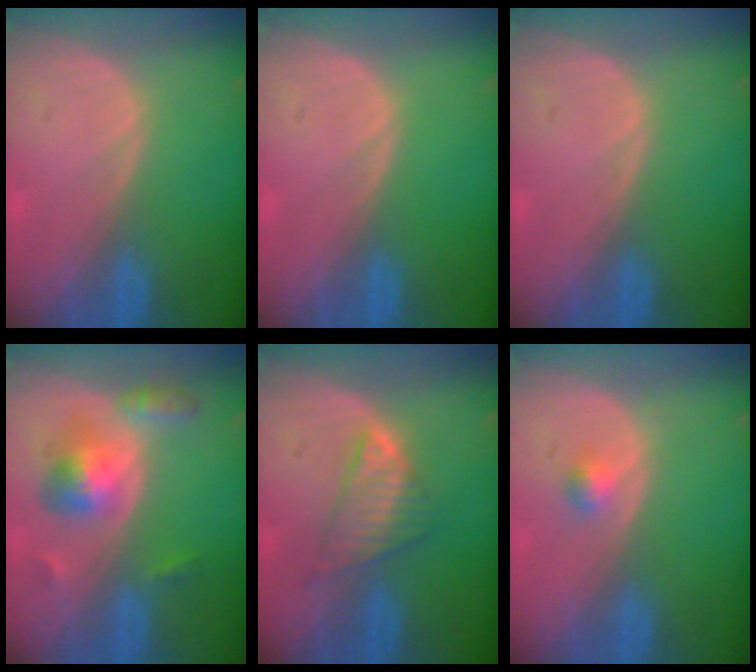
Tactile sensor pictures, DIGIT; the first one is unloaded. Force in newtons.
{"total": 0.0}
{"total": 0.0}
{"total": 6.0, "press": 6.0, "slide": 0.2}
{"total": 4.9, "press": 4.9, "slide": 0.4}
{"total": 1.8, "press": 1.6, "slide": 0.9}